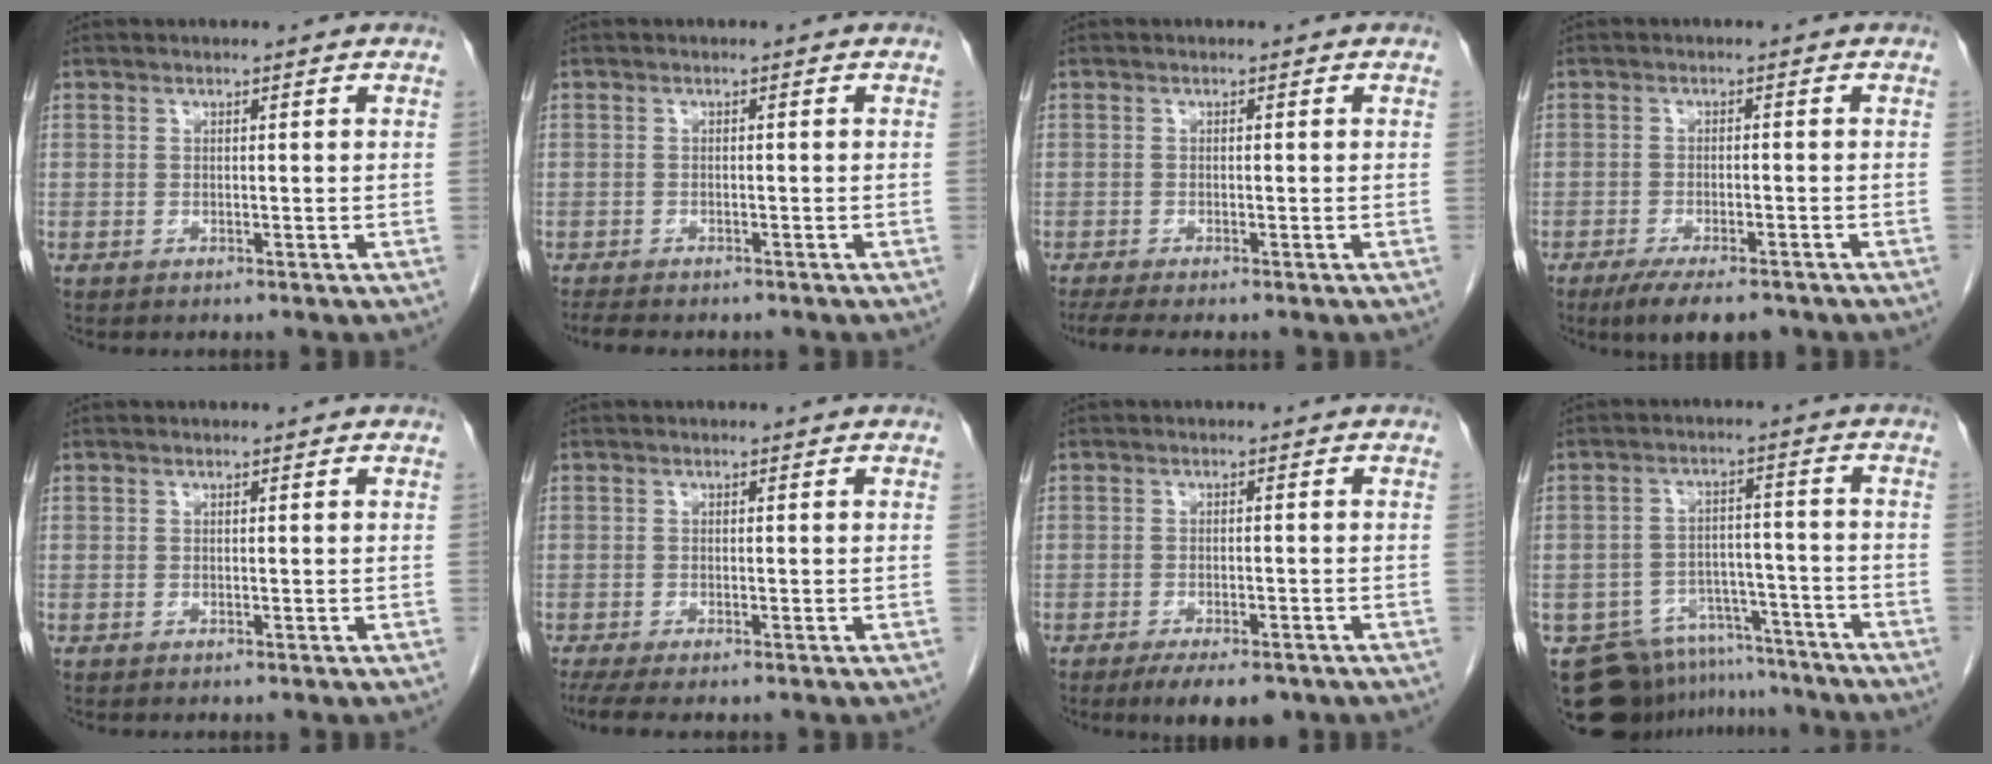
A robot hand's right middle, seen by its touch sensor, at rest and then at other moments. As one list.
[{"total": 4.5, "force": [-3.8, 1.3, 2.0], "torque": [-0.035, -0.010, -0.052]}, {"total": 3.7, "force": [-3.0, 0.2, 2.1], "torque": [-0.035, -0.009, -0.050]}, {"total": 7.5, "force": [-5.7, 2.0, 4.4], "torque": [-0.067, -0.012, -0.087]}, {"total": 0.0}, {"total": 4.2, "force": [-3.2, 0.7, 2.6], "torque": [-0.046, -0.012, -0.054]}, {"total": 6.3, "force": [-4.6, 2.0, 3.8], "torque": [-0.053, -0.008, -0.068]}, {"total": 14.1, "force": [-12.5, 6.1, 2.2], "torque": [-0.038, 0.033, -0.172]}]